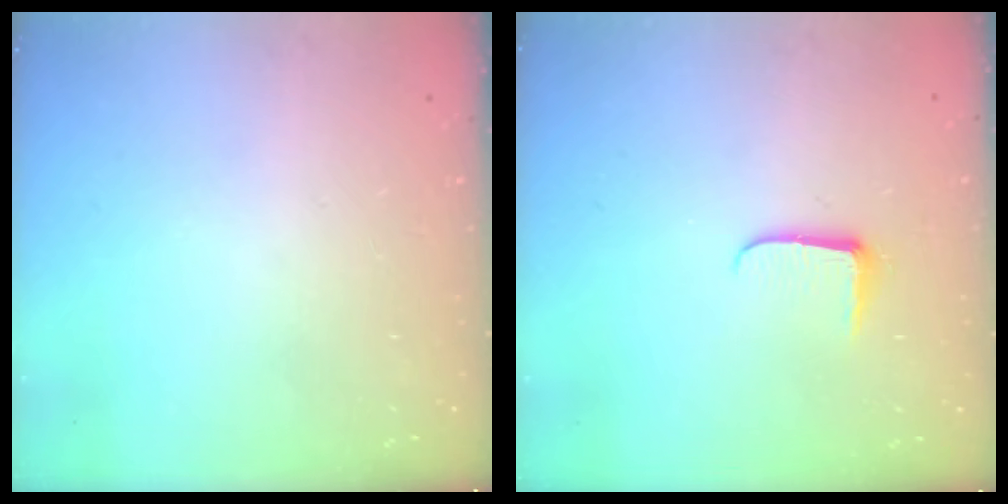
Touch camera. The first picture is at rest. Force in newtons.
{"total": 6.2, "press": 6.1, "slide": 0.8}